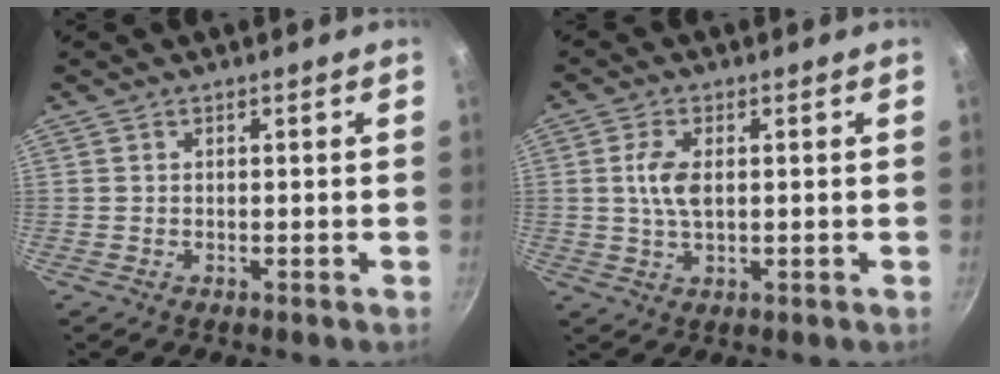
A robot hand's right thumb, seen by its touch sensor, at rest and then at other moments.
{"total": 5.4, "force": [0.6, 2.8, 4.6], "torque": [-0.090, 0.003, 0.011]}